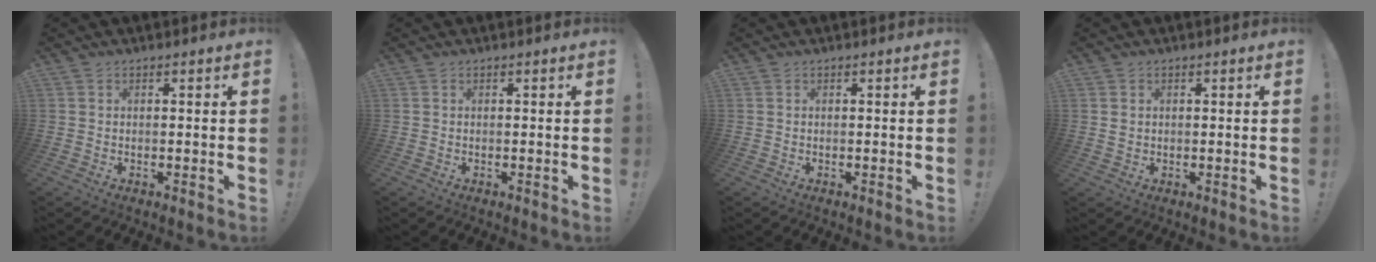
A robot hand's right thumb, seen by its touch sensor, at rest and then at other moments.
{"total": 0.0}
{"total": 0.0}
{"total": 1.2, "force": [0.4, 1.0, 0.4], "torque": [-0.003, 0.003, 0.007]}